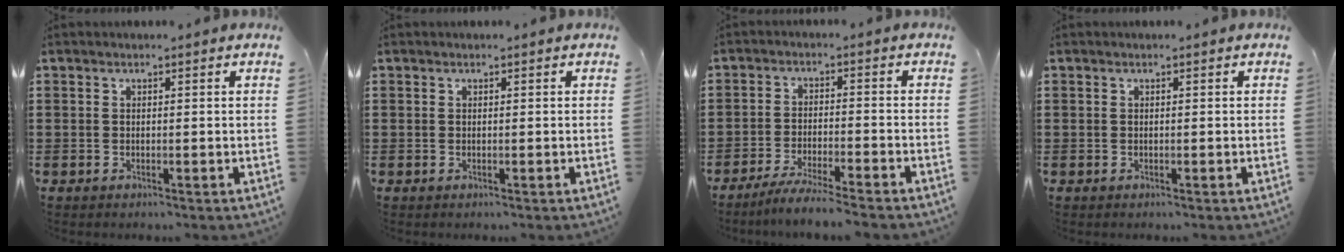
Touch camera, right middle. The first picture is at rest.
{"total": 0.0}
{"total": 4.5, "force": [-4.1, -0.2, 1.6], "torque": [-0.034, -0.010, -0.081]}
{"total": 0.0}